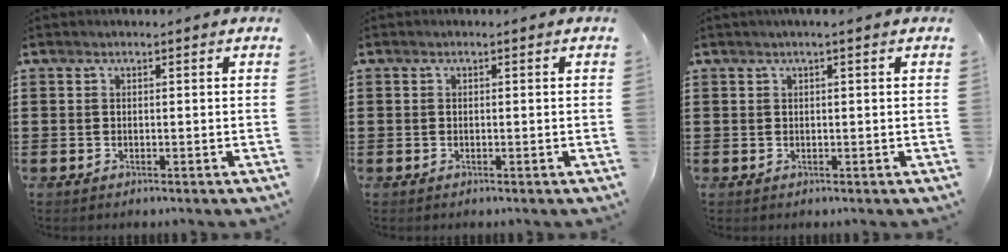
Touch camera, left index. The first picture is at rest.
{"total": 0.0}
{"total": 0.9, "force": [0.4, -0.1, 0.8], "torque": [-0.015, 0.000, 0.008]}